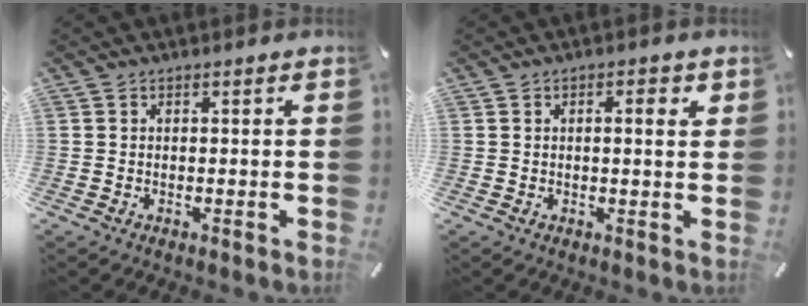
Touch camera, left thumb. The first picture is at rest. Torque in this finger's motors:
{"motor_torque": [-0.11, -0.05, 0.02, 0.08, -0.03]}